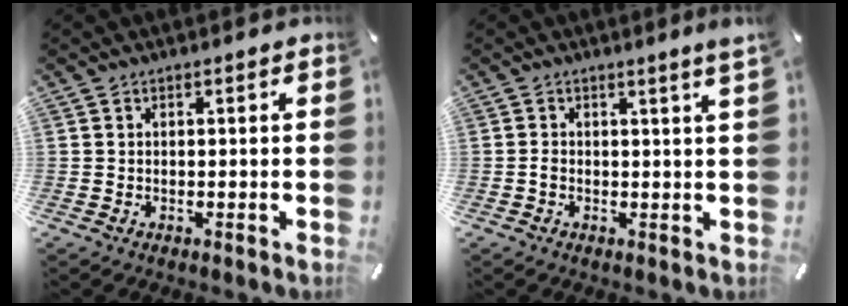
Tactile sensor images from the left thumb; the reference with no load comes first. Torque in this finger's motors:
{"motor_torque": [-0.07, -0.02, 0.38, -0.06, 0.00]}